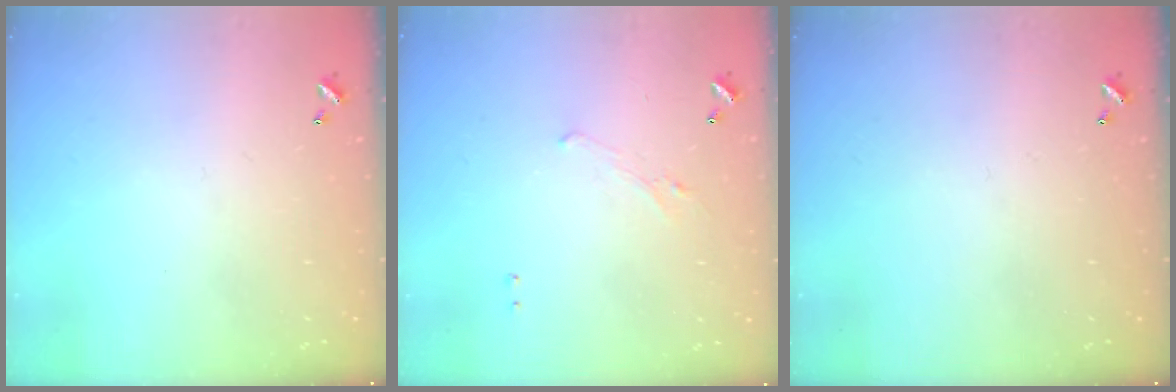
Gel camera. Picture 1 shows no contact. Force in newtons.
{"total": 1.2, "press": 0.9, "slide": 0.8}
{"total": 0.0}